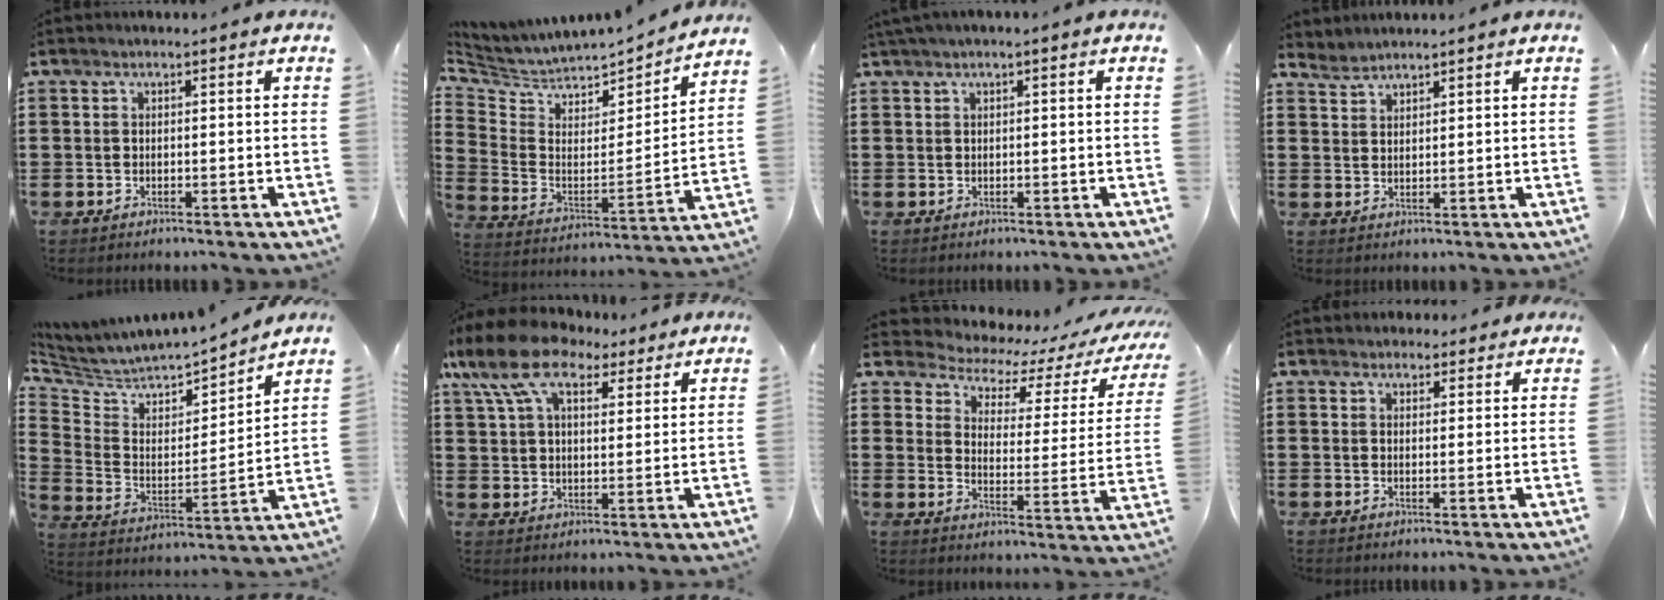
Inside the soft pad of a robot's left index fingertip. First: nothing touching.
{"total": 4.1, "force": [3.7, 1.7, 0.0], "torque": [-0.034, -0.044, 0.058]}
{"total": 0.9, "force": [0.1, 0.0, 0.9], "torque": [-0.015, -0.004, 0.003]}
{"total": 1.8, "force": [1.8, 0.2, 0.0], "torque": [-0.005, 0.000, 0.037]}
{"total": 3.2, "force": [2.8, 1.5, -0.1], "torque": [-0.030, -0.040, 0.040]}
{"total": 11.3, "force": [7.8, 5.3, 6.1], "torque": [-0.150, -0.006, 0.146]}
{"total": 3.6, "force": [3.2, 1.3, 1.1], "torque": [-0.041, -0.032, 0.043]}
{"total": 2.6, "force": [2.4, 0.9, -0.1], "torque": [-0.004, 0.000, 0.047]}